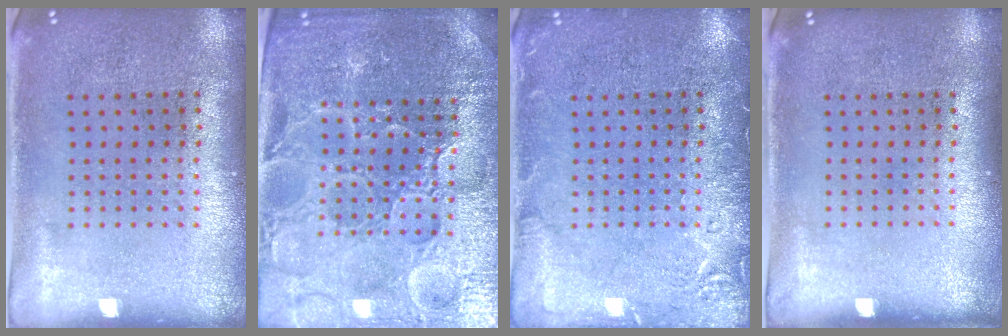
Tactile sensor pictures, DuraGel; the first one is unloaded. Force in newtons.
{"total": 5.0, "press": 4.7, "slide": 1.7}
{"total": 2.7, "press": 2.7, "slide": 0.5}
{"total": 0.0}